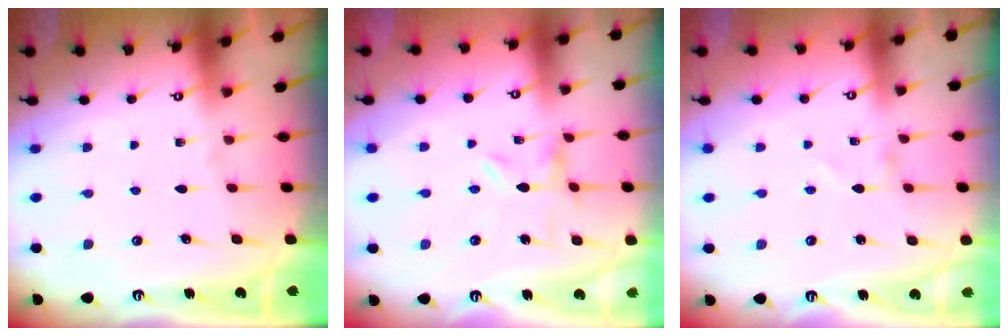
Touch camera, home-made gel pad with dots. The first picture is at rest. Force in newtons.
{"total": 0.0}
{"total": 1.0, "press": 1.0, "slide": 0.0}